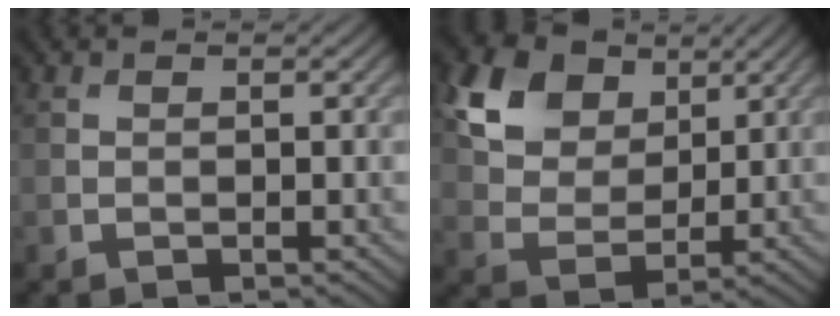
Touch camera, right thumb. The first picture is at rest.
{"total": 10.5, "force": [5.7, 7.0, 5.3], "torque": [-0.153, 0.001, 0.117]}